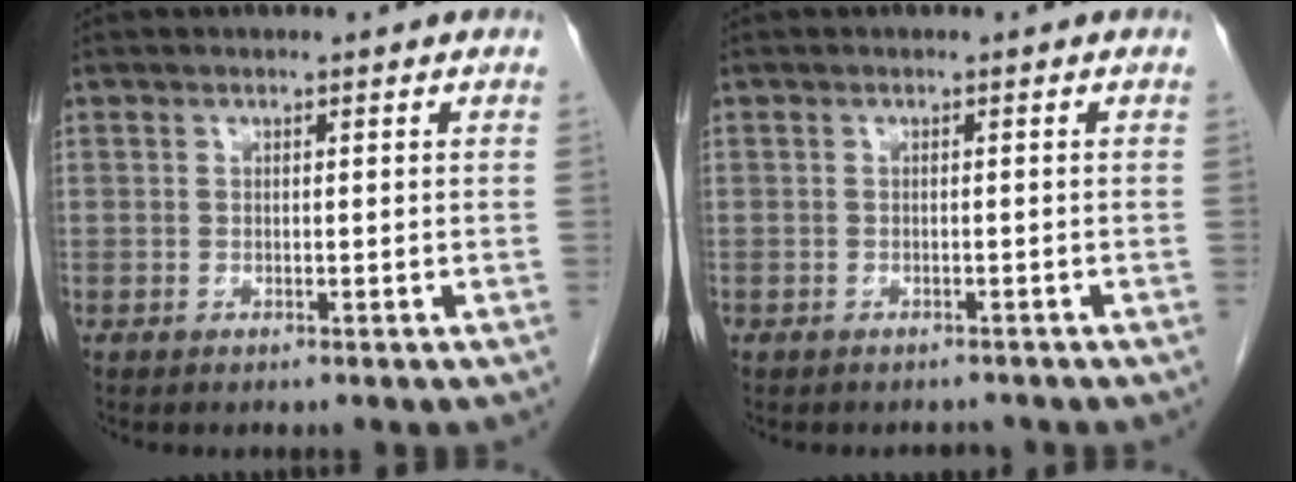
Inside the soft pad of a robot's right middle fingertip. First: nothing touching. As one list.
[{"total": 2.4, "force": [-2.1, 1.1, 0.1], "torque": [-0.003, 0.000, -0.032]}]